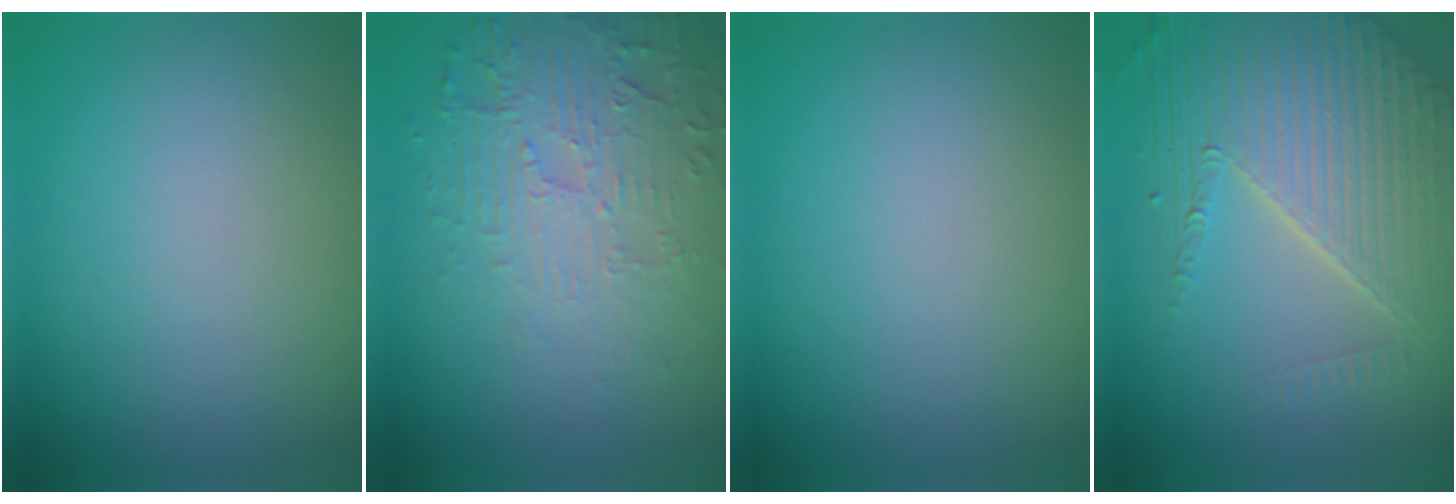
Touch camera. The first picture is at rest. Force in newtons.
{"total": 5.2, "press": 3.4, "slide": 4.0}
{"total": 0.0}
{"total": 7.4, "press": 5.3, "slide": 5.2}